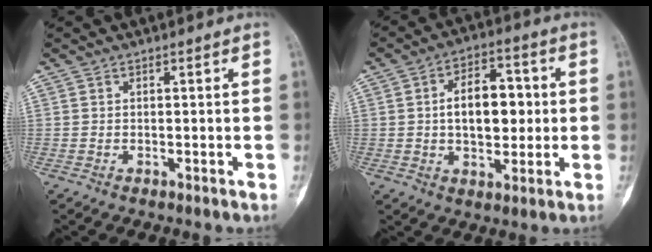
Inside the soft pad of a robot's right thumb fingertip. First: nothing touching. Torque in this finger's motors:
{"motor_torque": [1.49, 1.65, 0.75, -0.70, 0.35]}